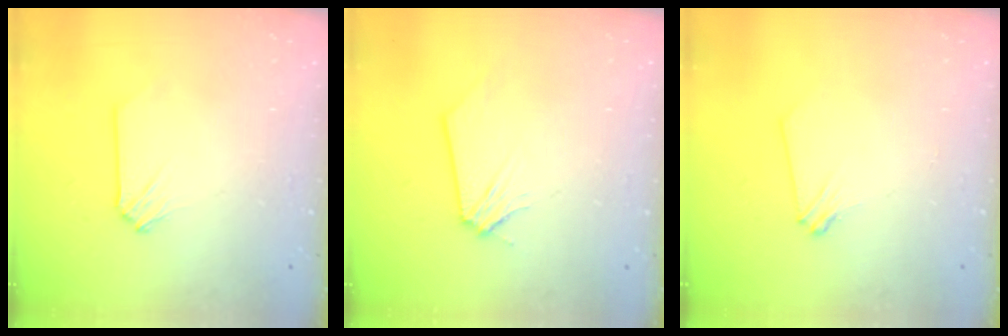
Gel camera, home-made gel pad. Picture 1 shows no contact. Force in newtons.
{"total": 0.0}
{"total": 1.6, "press": 1.6, "slide": 0.3}